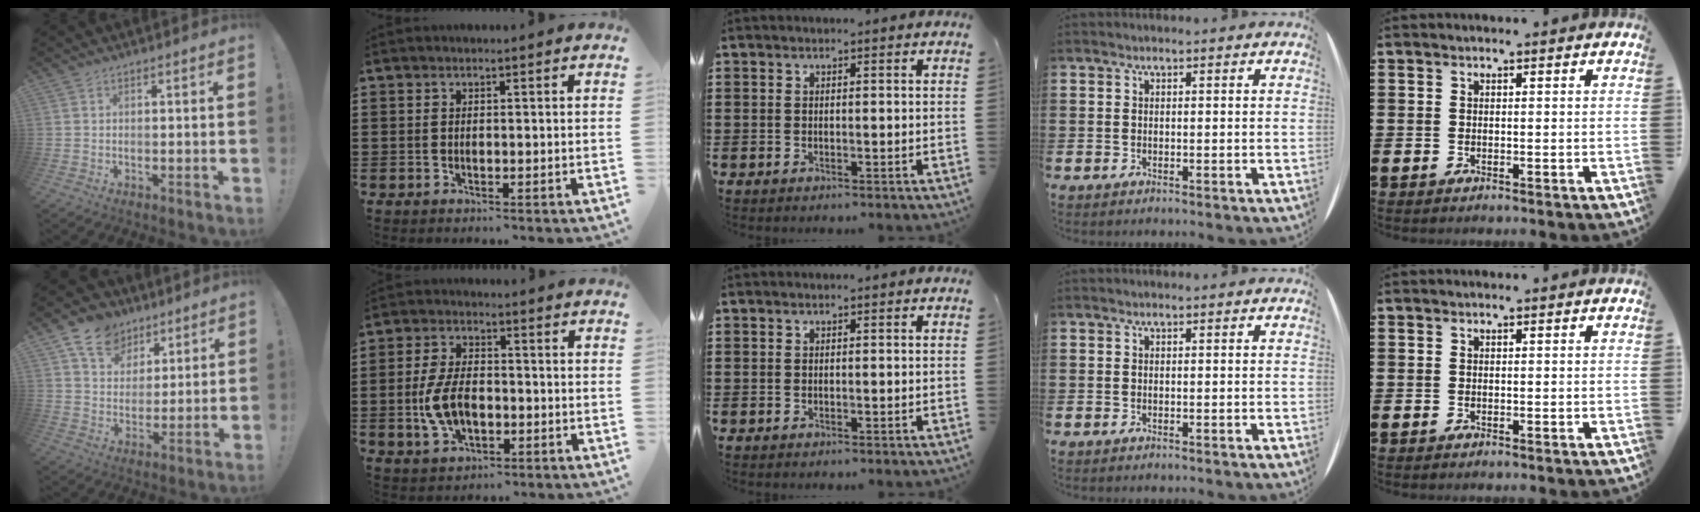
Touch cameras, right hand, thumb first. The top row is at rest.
{"thumb": {"total": 11.3, "force": [6.7, 8.2, 3.8], "torque": [-0.053, -0.043, 0.130]}, "index": {"total": 7.4, "force": [-1.5, 4.3, 5.8], "torque": [-0.129, 0.002, -0.030]}}